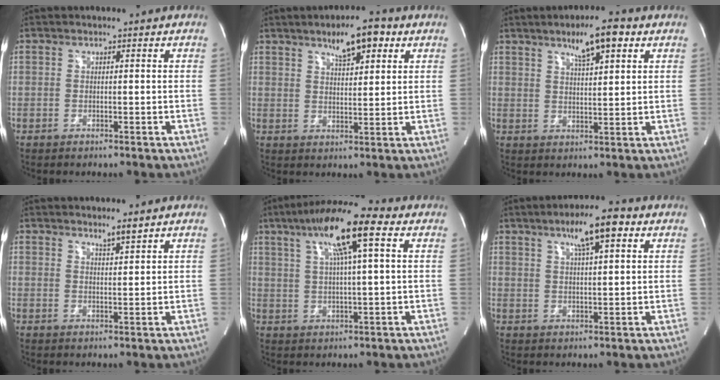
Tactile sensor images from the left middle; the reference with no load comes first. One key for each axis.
{"total": 7.1, "fx": 4.2, "fy": 1.9, "fz": 5.4, "tx": -0.090, "ty": 0.007, "tz": 0.067}
{"total": 7.4, "fx": 4.3, "fy": 1.1, "fz": 5.9, "tx": -0.100, "ty": 0.007, "tz": 0.069}
{"total": 2.1, "fx": 1.9, "fy": -0.2, "fz": 0.9, "tx": -0.018, "ty": -0.006, "tz": 0.035}
{"total": 12.8, "fx": 5.6, "fy": 1.1, "fz": 11.5, "tx": -0.207, "ty": 0.027, "tz": 0.092}
{"total": 8.0, "fx": 4.3, "fy": 1.0, "fz": 6.7, "tx": -0.114, "ty": 0.012, "tz": 0.068}